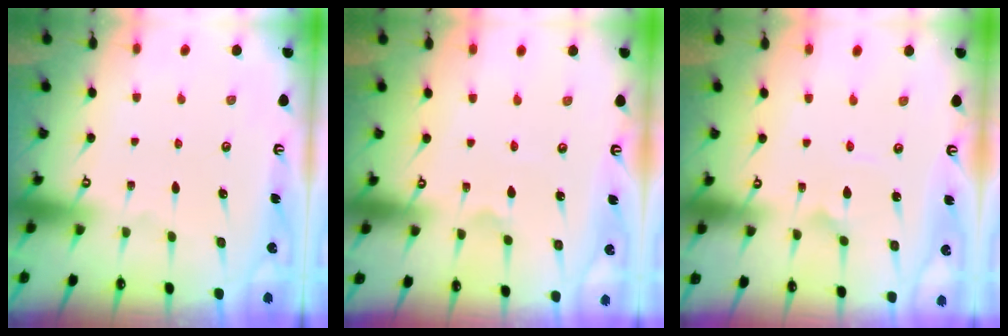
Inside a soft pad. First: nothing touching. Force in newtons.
{"total": 2.0, "press": 2.0, "slide": 0.4}
{"total": 2.4, "press": 2.4, "slide": 0.2}